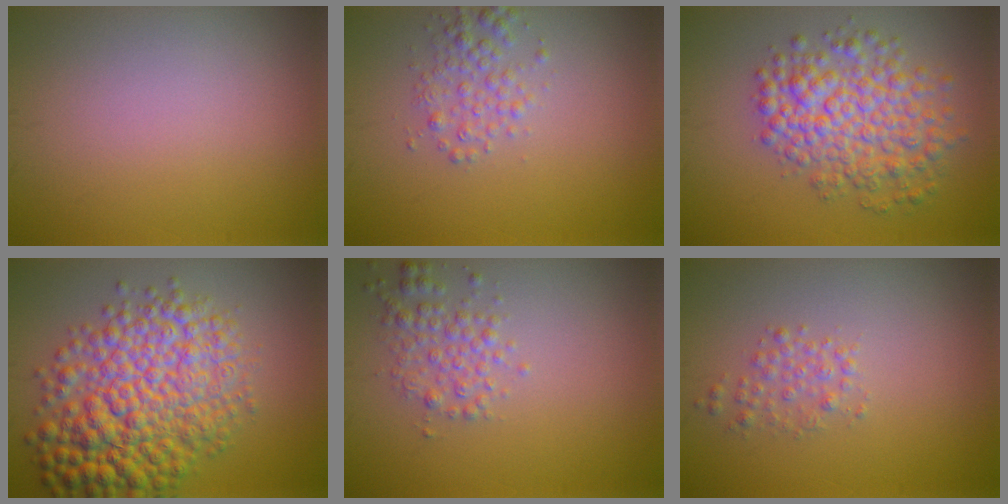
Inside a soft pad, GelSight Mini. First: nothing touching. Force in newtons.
{"total": 2.2, "press": 2.2, "slide": 0.0}
{"total": 6.4, "press": 6.4, "slide": 0.2}
{"total": 10.1, "press": 10.1, "slide": 0.1}
{"total": 2.4, "press": 2.4, "slide": 0.0}
{"total": 1.6, "press": 1.6, "slide": 0.0}